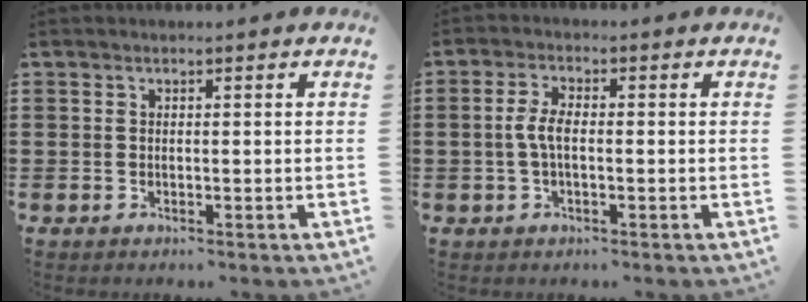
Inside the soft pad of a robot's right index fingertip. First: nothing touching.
{"total": 3.8, "force": [-0.4, 1.5, 3.5], "torque": [-0.086, -0.003, -0.016]}